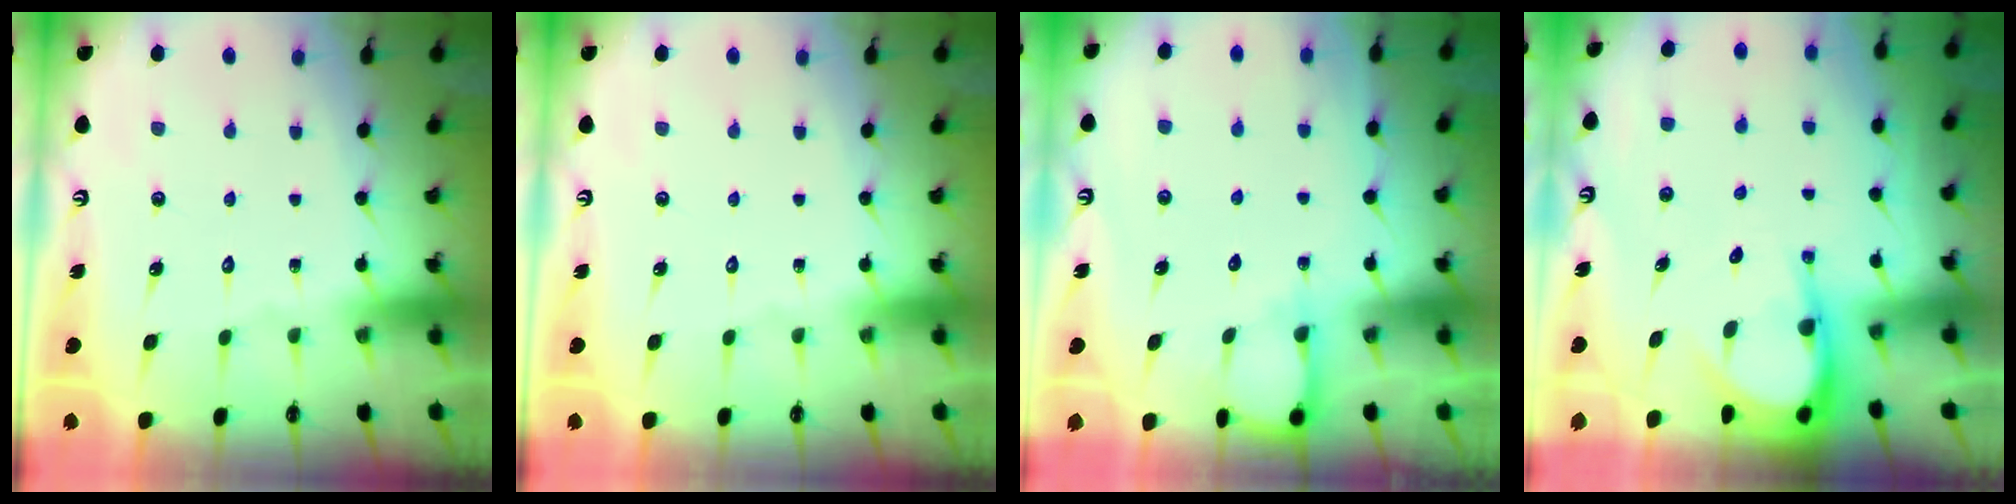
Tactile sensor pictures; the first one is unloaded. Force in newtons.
{"total": 0.0}
{"total": 5.1, "press": 5.0, "slide": 0.5}
{"total": 5.0, "press": 5.0, "slide": 0.7}